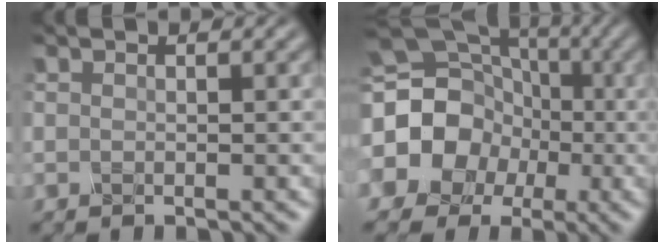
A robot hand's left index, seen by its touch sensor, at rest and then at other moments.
{"total": 14.3, "force": [-1.5, 12.8, 6.2], "torque": [-0.147, 0.024, -0.066]}